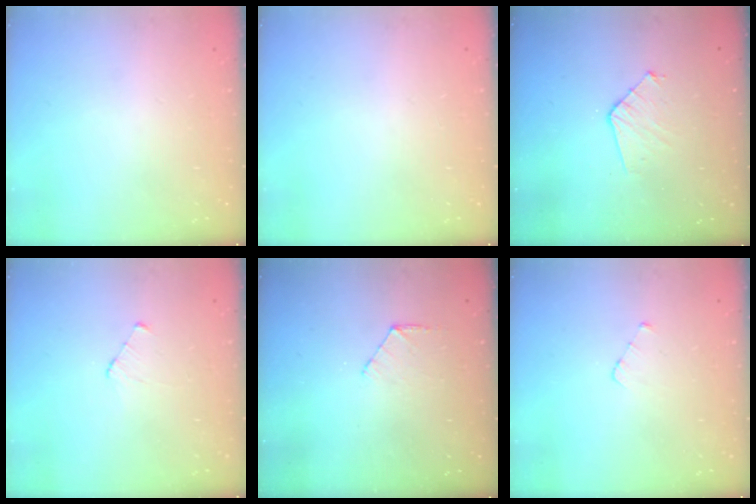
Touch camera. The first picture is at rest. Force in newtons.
{"total": 0.0}
{"total": 7.4, "press": 7.4, "slide": 0.7}
{"total": 4.0, "press": 4.0, "slide": 0.4}
{"total": 4.2, "press": 4.2, "slide": 0.5}
{"total": 2.7, "press": 2.7, "slide": 0.3}